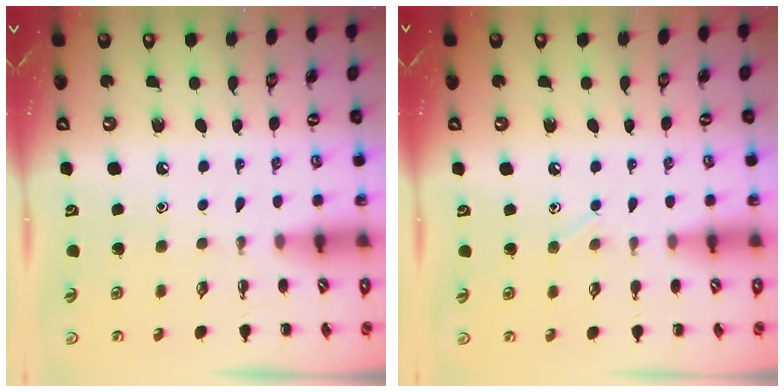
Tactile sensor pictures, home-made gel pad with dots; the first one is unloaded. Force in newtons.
{"total": 4.7, "press": 4.5, "slide": 1.4}